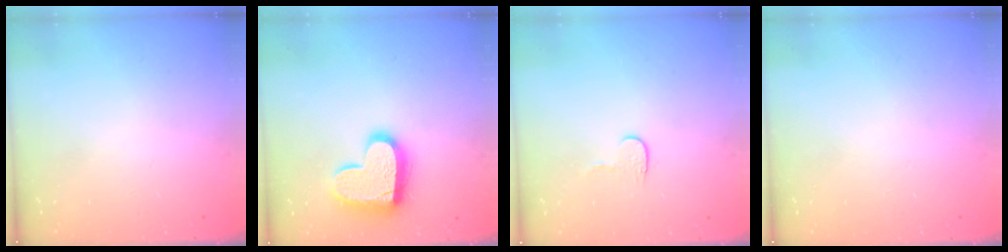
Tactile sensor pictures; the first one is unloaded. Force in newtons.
{"total": 15.7, "press": 15.6, "slide": 1.1}
{"total": 3.6, "press": 3.6, "slide": 0.4}
{"total": 0.5, "press": 0.5, "slide": 0.1}